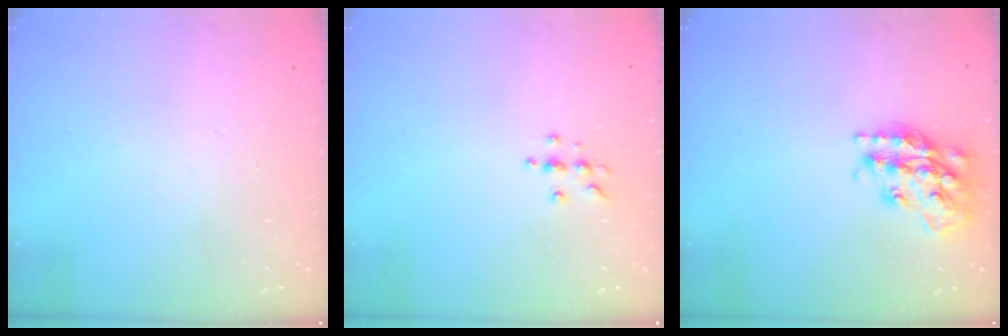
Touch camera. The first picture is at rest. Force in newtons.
{"total": 3.8, "press": 3.7, "slide": 0.5}
{"total": 18.6, "press": 18.5, "slide": 1.5}